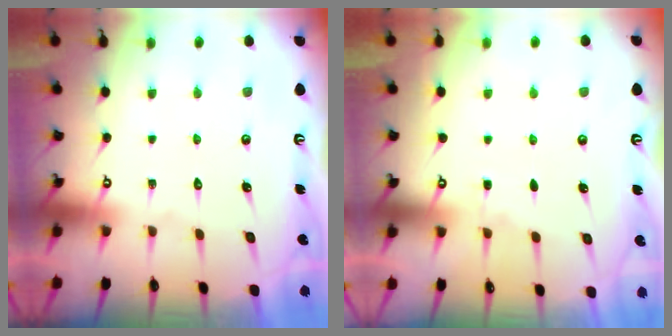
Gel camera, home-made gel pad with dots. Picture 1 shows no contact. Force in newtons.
{"total": 1.6, "press": 1.6, "slide": 0.3}